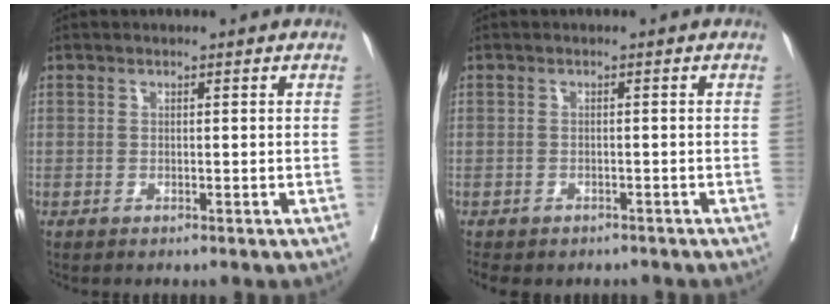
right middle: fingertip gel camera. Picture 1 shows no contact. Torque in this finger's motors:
{"motor_torque": [0.61, -0.52, 0.06, 0.02]}